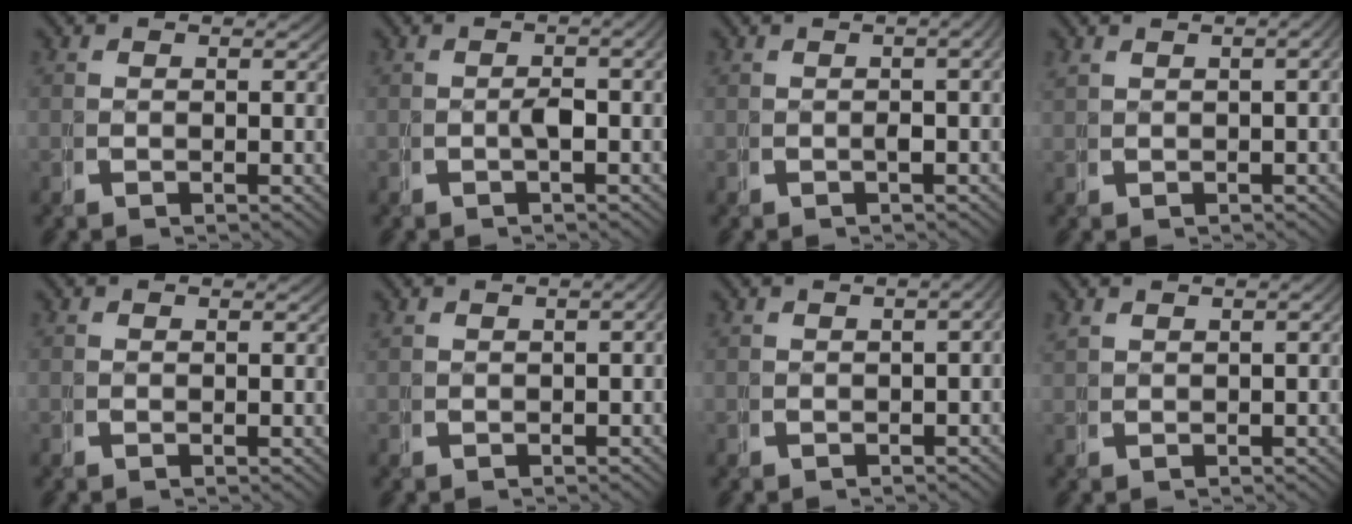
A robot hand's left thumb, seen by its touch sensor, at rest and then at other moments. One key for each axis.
{"total": 2.7, "fx": -0.3, "fy": 0.6, "fz": 2.6, "tx": -0.041, "ty": 0.009, "tz": -0.005}
{"total": 3.3, "fx": 0.0, "fy": 1.2, "fz": 3.1, "tx": -0.035, "ty": 0.018, "tz": -0.005}
{"total": 2.1, "fx": 0.5, "fy": 0.6, "fz": 1.9, "tx": -0.023, "ty": 0.009, "tz": 0.015}
{"total": 0.0}
{"total": 1.5, "fx": -0.2, "fy": 0.5, "fz": 1.4, "tx": -0.020, "ty": 0.001, "tz": 0.002}
{"total": 2.4, "fx": -0.5, "fy": 1.0, "fz": 2.1, "tx": -0.025, "ty": 0.004, "tz": -0.008}
{"total": 1.2, "fx": 0.7, "fy": 0.3, "fz": 0.9, "tx": -0.012, "ty": 0.006, "tz": 0.019}